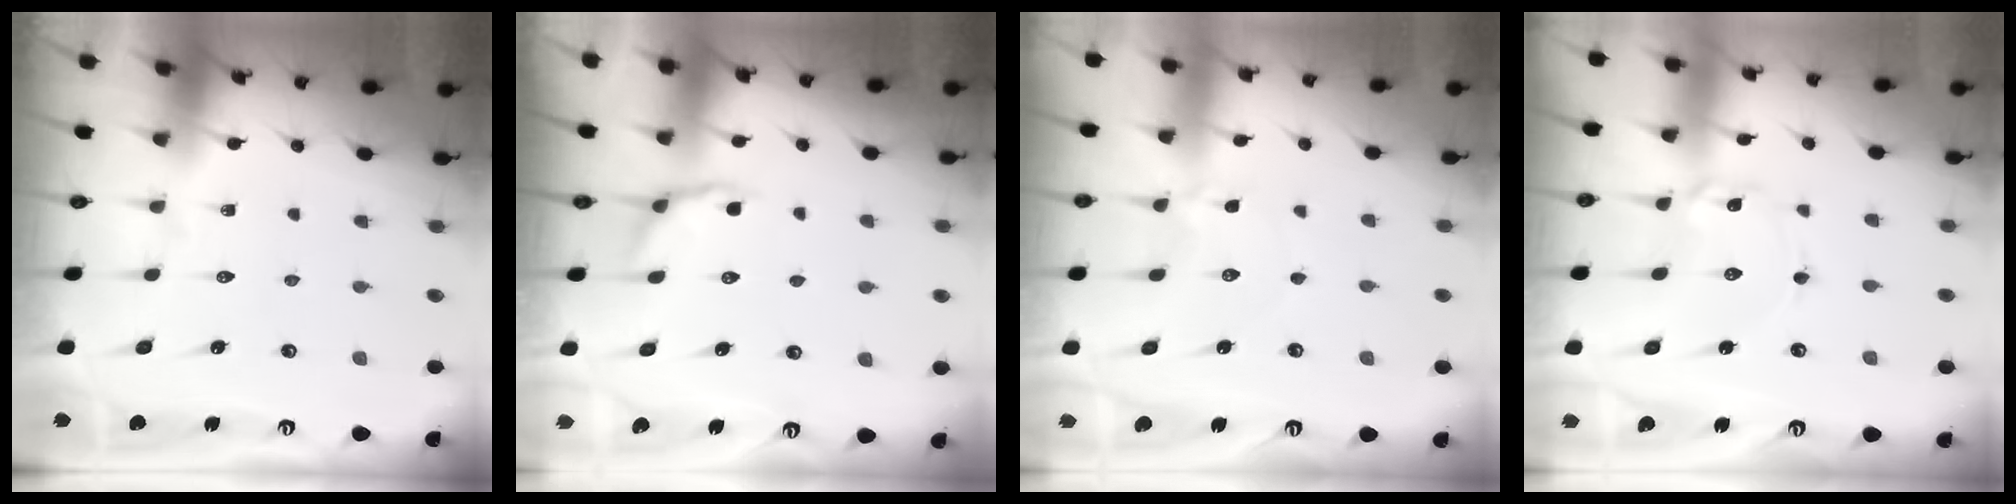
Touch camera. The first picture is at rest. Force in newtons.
{"total": 2.6, "press": 1.4, "slide": 2.2}
{"total": 2.2, "press": 2.1, "slide": 0.3}
{"total": 2.3, "press": 2.3, "slide": 0.2}